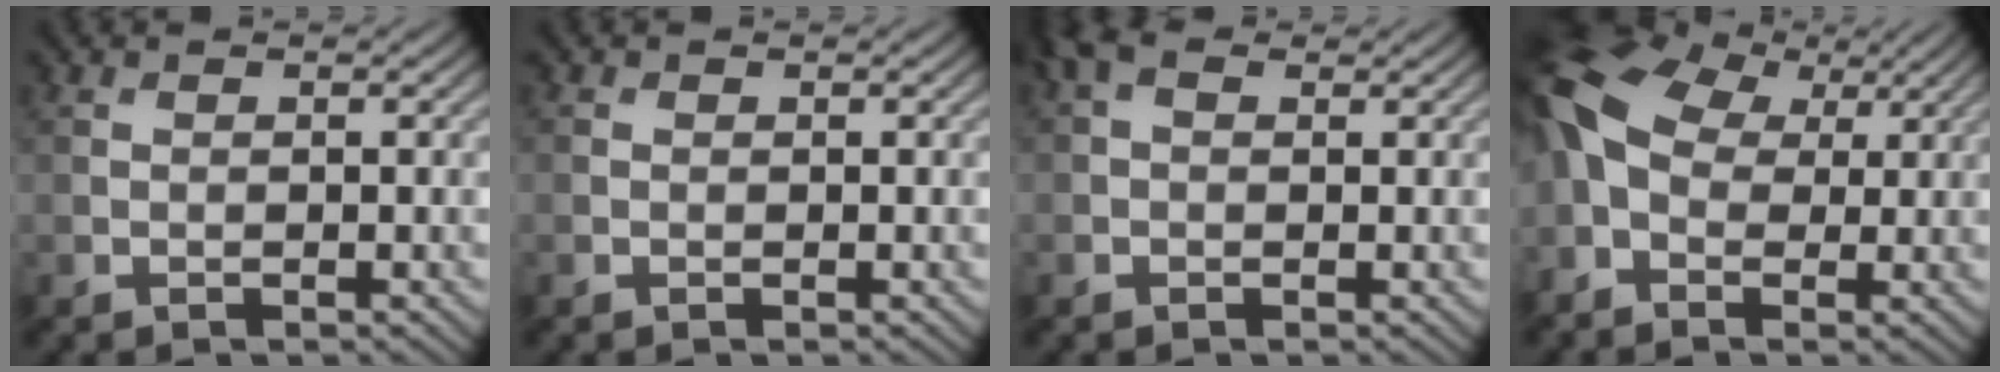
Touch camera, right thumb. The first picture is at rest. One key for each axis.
{"total": 0.0}
{"total": 2.6, "fx": 1.1, "fy": 1.6, "fz": 1.8, "tx": -0.037, "ty": 0.008, "tz": 0.012}
{"total": 11.0, "fx": 1.3, "fy": 7.9, "fz": 7.5, "tx": -0.184, "ty": 0.001, "tz": 0.019}